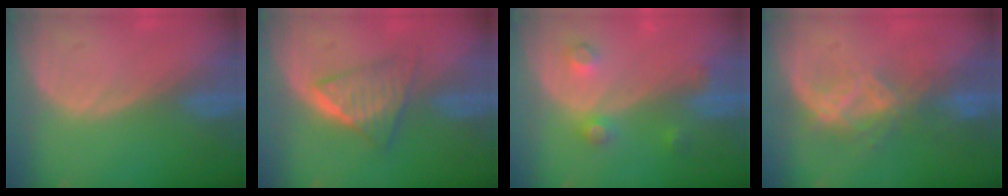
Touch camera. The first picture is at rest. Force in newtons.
{"total": 6.2, "press": 5.4, "slide": 3.0}
{"total": 4.1, "press": 3.6, "slide": 2.0}
{"total": 6.7, "press": 5.9, "slide": 3.2}